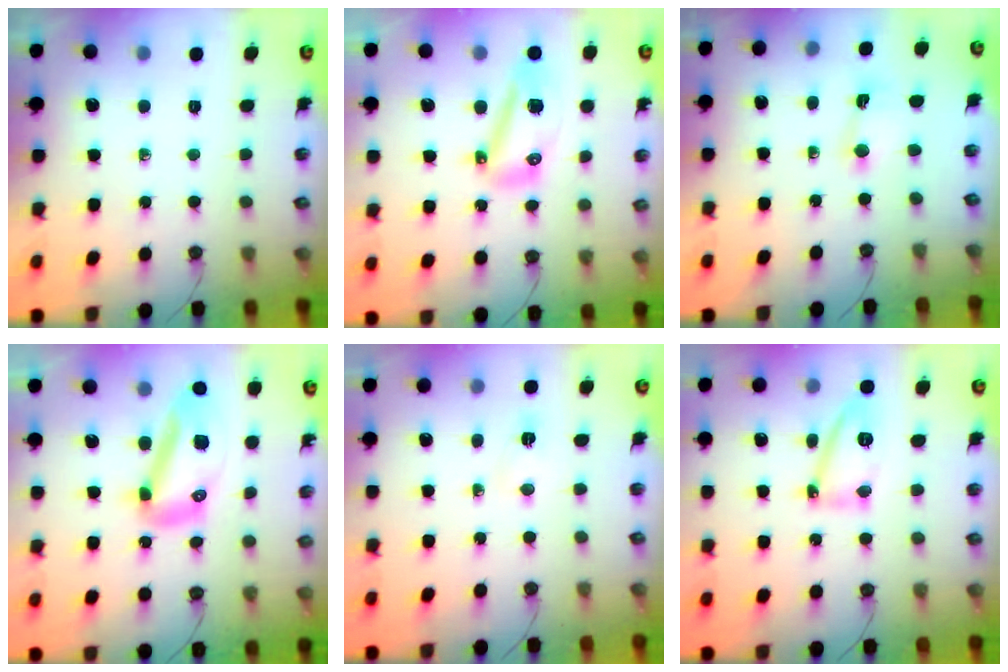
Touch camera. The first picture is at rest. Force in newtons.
{"total": 11.2, "press": 10.9, "slide": 2.6}
{"total": 1.5, "press": 1.5, "slide": 0.2}
{"total": 13.8, "press": 13.7, "slide": 1.6}
{"total": 2.9, "press": 2.9, "slide": 0.4}
{"total": 12.0, "press": 12.0, "slide": 0.9}